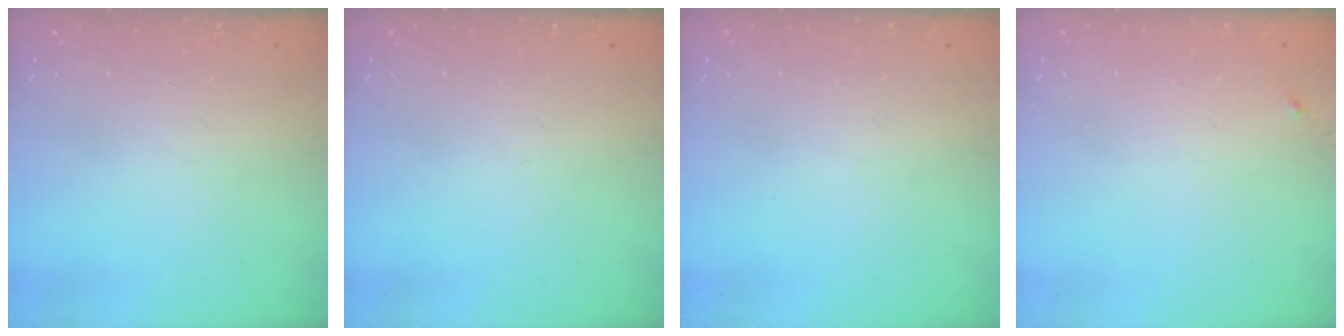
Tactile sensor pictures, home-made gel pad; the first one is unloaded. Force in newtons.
{"total": 0.0}
{"total": 0.0}
{"total": 3.5, "press": 3.4, "slide": 0.4}